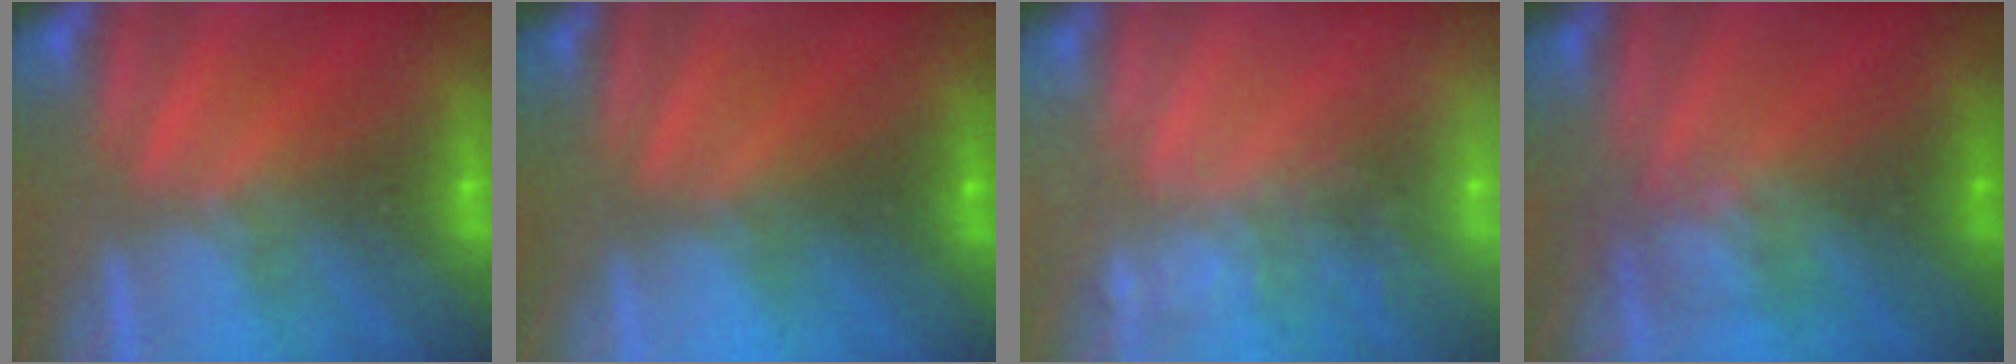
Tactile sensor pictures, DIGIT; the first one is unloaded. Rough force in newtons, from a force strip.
{"total": 3.2}
{"total": 7.8}
{"total": 2.4}